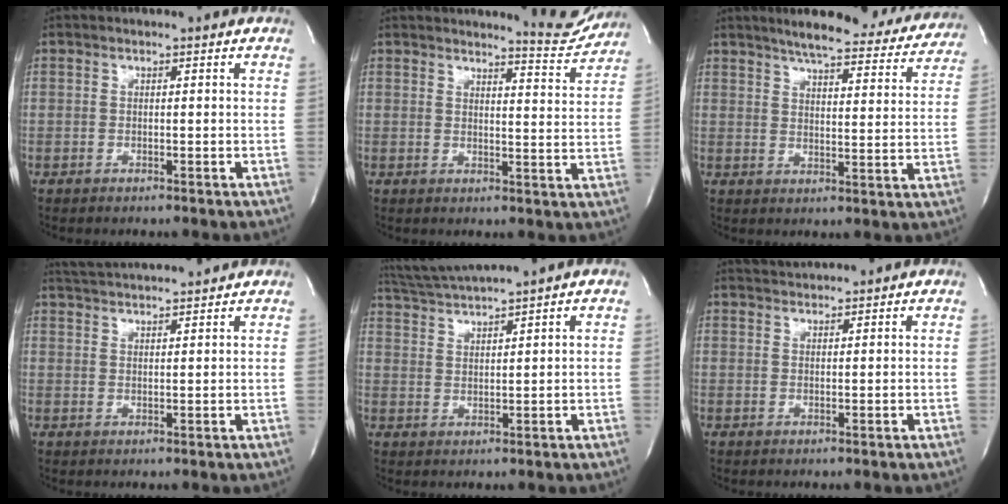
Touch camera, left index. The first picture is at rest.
{"total": 6.3, "force": [6.3, 0.1, 0.2], "torque": [-0.003, -0.044, 0.067]}
{"total": 19.8, "force": [17.8, 3.9, 7.9], "torque": [-0.103, -0.021, 0.212]}
{"total": 9.5, "force": [9.0, 0.3, 2.9], "torque": [-0.059, 0.023, 0.139]}
{"total": 7.0, "force": [6.4, -1.9, 2.2], "torque": [-0.049, 0.007, 0.122]}
{"total": 2.7, "force": [2.7, 0.1, 0.1], "torque": [-0.009, 0.020, 0.051]}